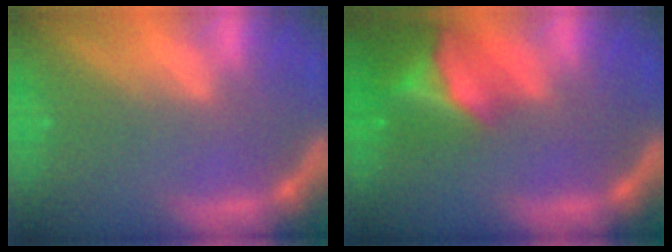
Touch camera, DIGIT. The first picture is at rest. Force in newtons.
{"total": 8.9}